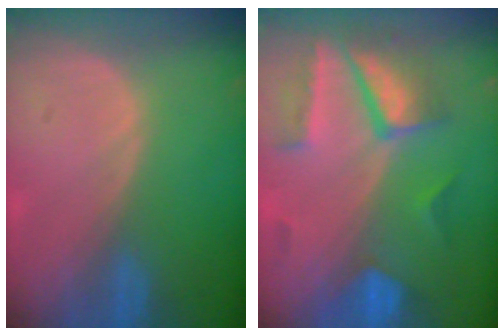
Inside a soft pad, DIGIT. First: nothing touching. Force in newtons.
{"total": 9.3, "press": 8.2, "slide": 4.3}